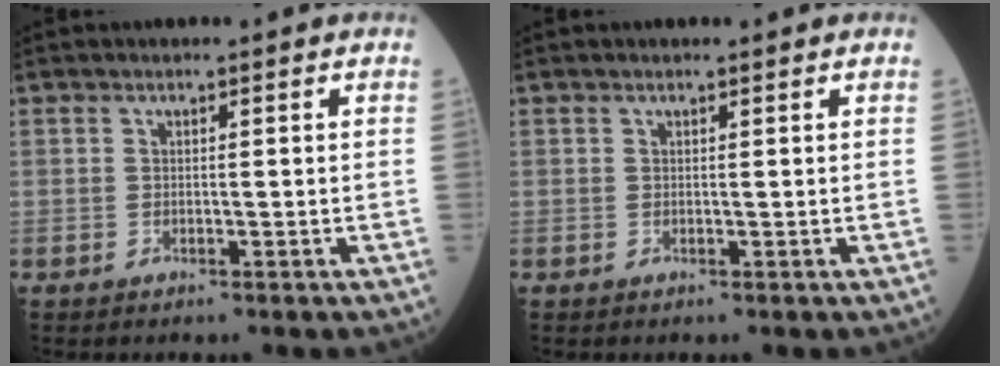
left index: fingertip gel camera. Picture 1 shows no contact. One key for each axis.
{"total": 0.7, "fx": 0.6, "fy": 0.0, "fz": 0.3, "tx": -0.011, "ty": 0.003, "tz": 0.010}